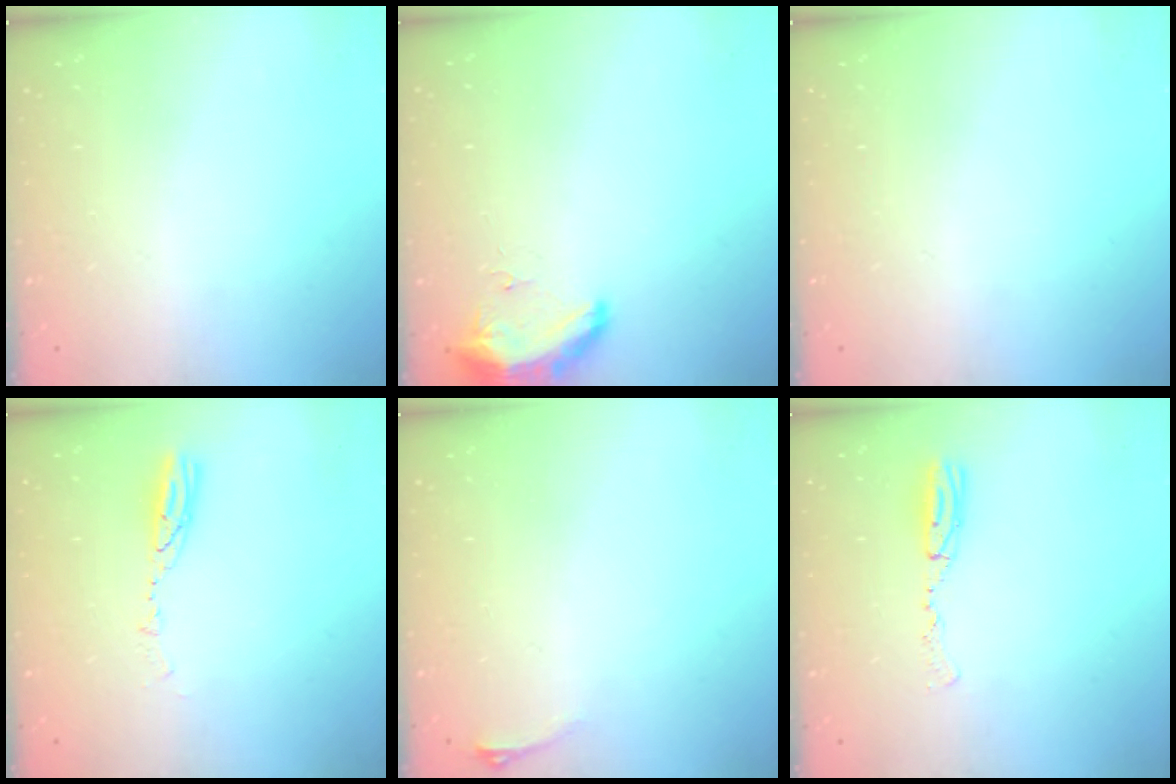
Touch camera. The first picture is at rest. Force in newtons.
{"total": 10.2, "press": 9.3, "slide": 4.2}
{"total": 0.0}
{"total": 4.3, "press": 4.3, "slide": 0.4}
{"total": 2.9, "press": 2.6, "slide": 1.5}
{"total": 5.6, "press": 5.3, "slide": 1.9}